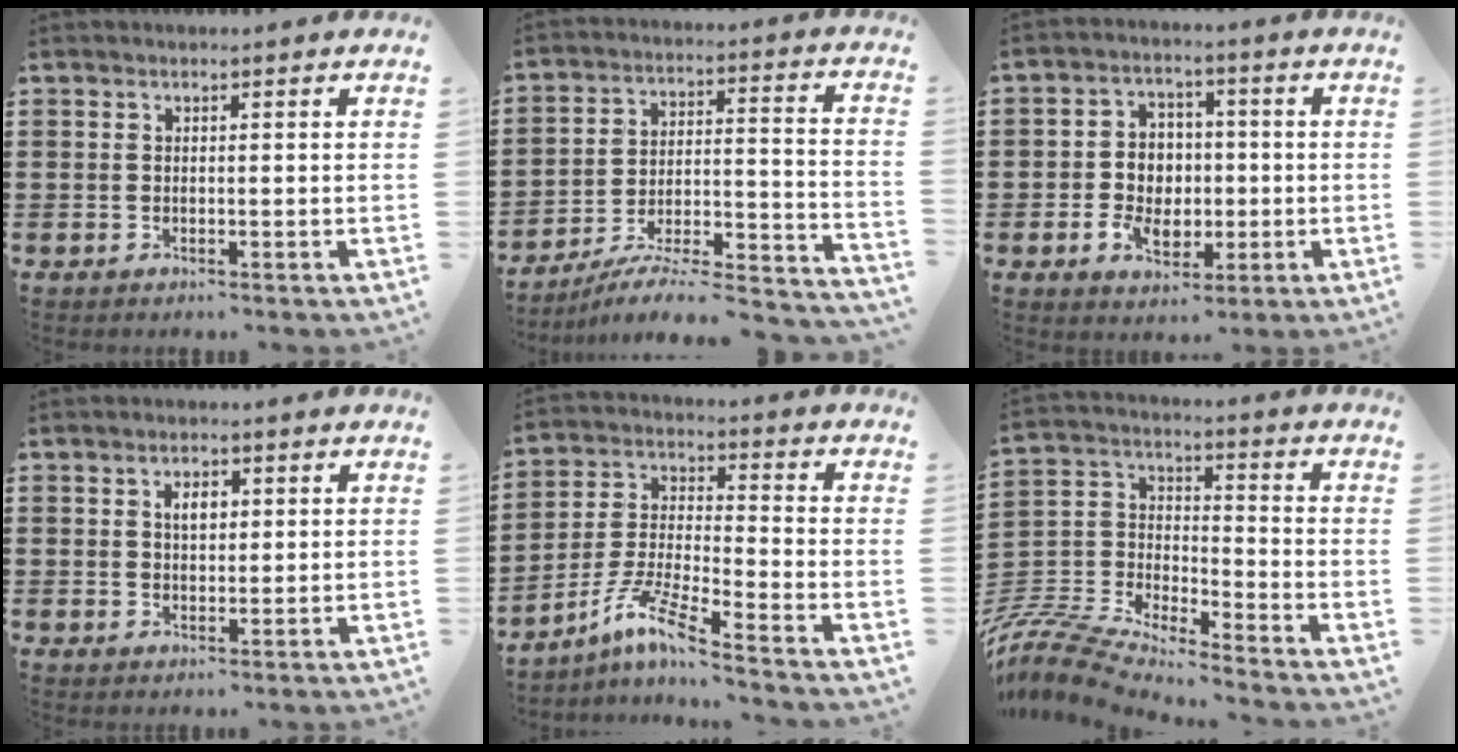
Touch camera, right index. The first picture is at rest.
{"total": 5.8, "force": [-5.1, 0.6, 2.6], "torque": [-0.039, -0.010, -0.103]}
{"total": 6.2, "force": [-1.0, 5.2, 3.3], "torque": [-0.064, 0.014, -0.018]}
{"total": 2.5, "force": [0.8, 1.4, 2.0], "torque": [-0.035, 0.003, 0.010]}
{"total": 9.0, "force": [-6.9, 0.2, 5.7], "torque": [-0.138, -0.015, -0.143]}
{"total": 7.8, "force": [-7.6, 0.7, 1.7], "torque": [-0.068, -0.017, -0.162]}